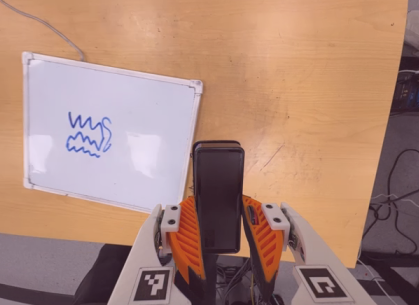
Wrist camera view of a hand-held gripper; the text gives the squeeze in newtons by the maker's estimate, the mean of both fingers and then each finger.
{"total": 5.0, "left": 3.6, "right": 6.4}